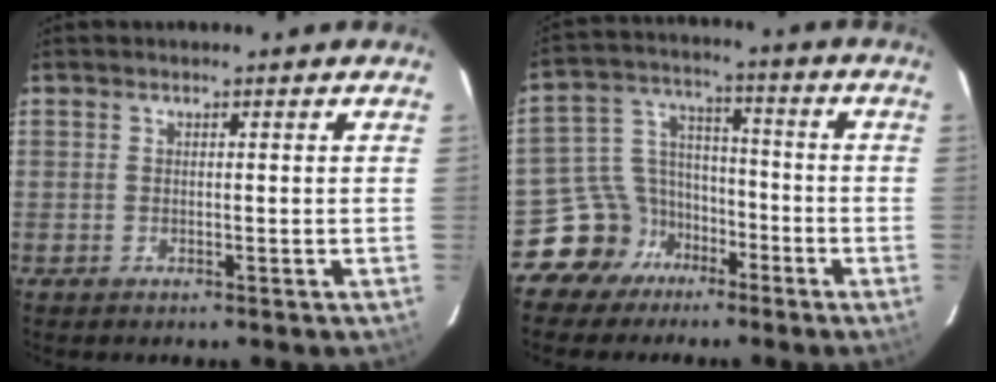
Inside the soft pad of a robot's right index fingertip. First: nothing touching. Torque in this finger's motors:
{"motor_torque": [0.02, -0.09, -0.68, -0.21]}